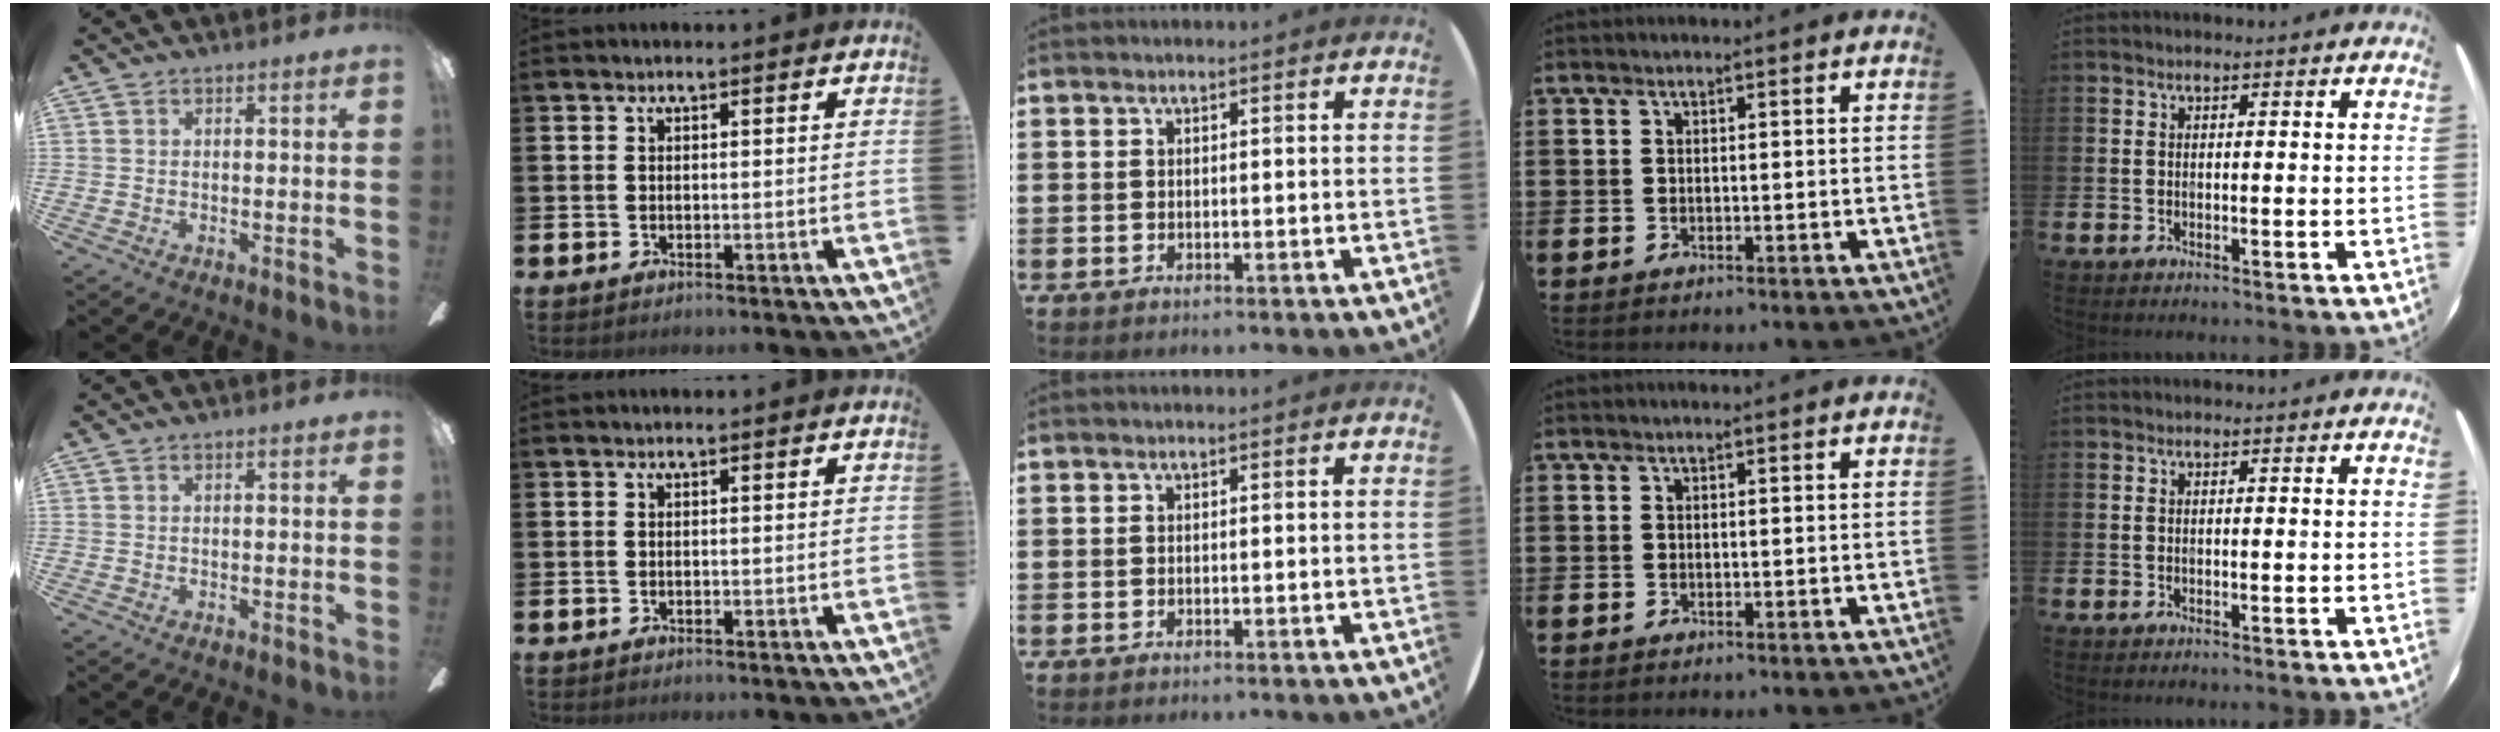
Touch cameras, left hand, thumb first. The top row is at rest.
{}